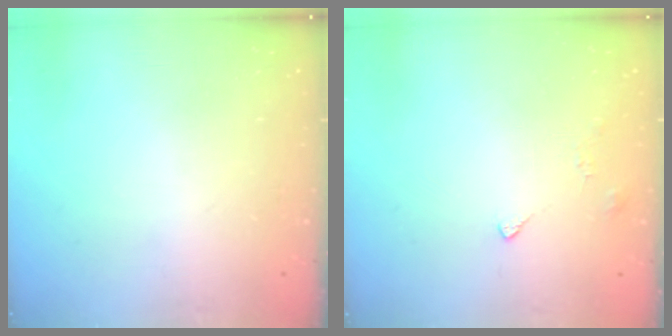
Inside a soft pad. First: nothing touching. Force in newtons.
{"total": 2.6, "press": 2.6, "slide": 0.5}